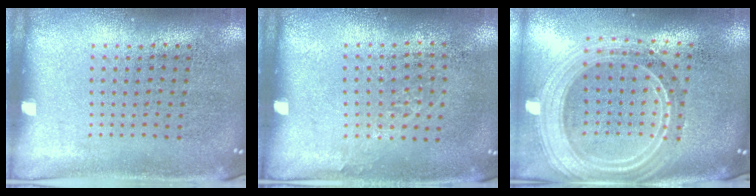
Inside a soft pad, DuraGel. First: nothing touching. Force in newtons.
{"total": 0.8, "press": 0.6, "slide": 0.6}
{"total": 2.7, "press": 2.3, "slide": 1.4}